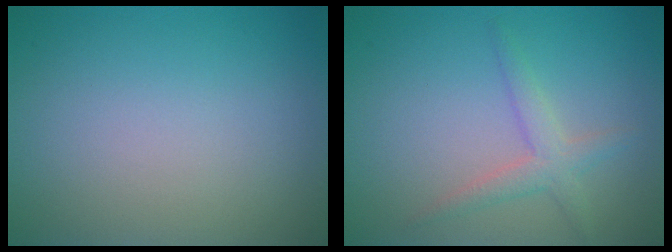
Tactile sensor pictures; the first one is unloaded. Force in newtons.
{"total": 2.2, "press": 2.2, "slide": 0.1}